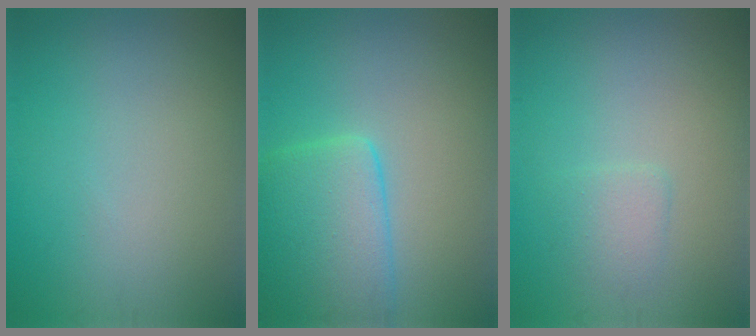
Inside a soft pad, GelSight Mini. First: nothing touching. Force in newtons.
{"total": 5.9, "press": 5.9, "slide": 0.5}
{"total": 1.4, "press": 1.3, "slide": 0.3}